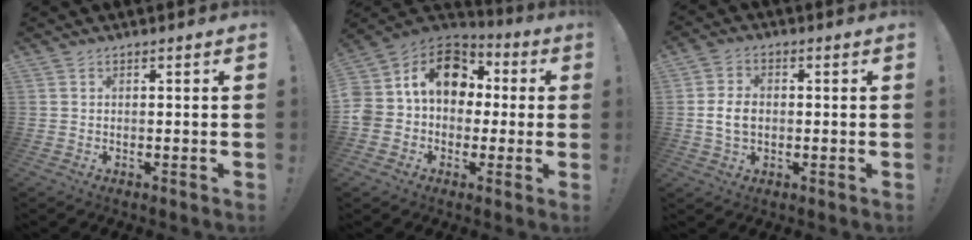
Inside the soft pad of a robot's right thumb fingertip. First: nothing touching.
{"total": 16.0, "force": [3.2, 13.1, 8.6], "torque": [-0.135, 0.010, 0.070]}
{"total": 7.0, "force": [-0.5, 4.9, 5.0], "torque": [-0.081, 0.002, -0.011]}